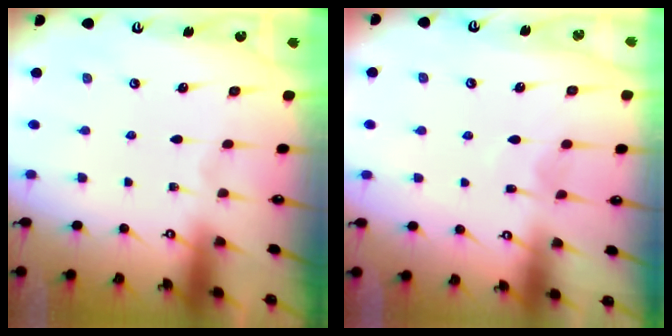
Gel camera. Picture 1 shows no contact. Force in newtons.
{"total": 5.8, "press": 5.8, "slide": 0.6}